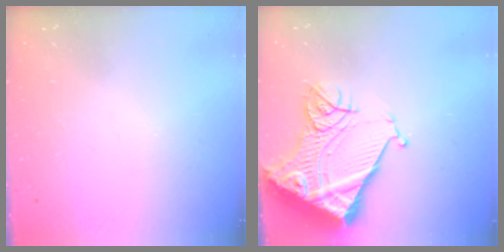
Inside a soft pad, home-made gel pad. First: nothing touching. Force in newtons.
{"total": 20.1, "press": 19.9, "slide": 2.6}